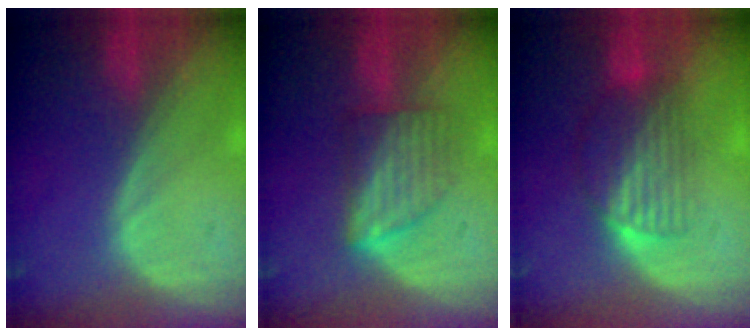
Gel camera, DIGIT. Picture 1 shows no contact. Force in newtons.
{"total": 5.9, "press": 5.6, "slide": 1.8}
{"total": 6.6, "press": 5.8, "slide": 3.3}